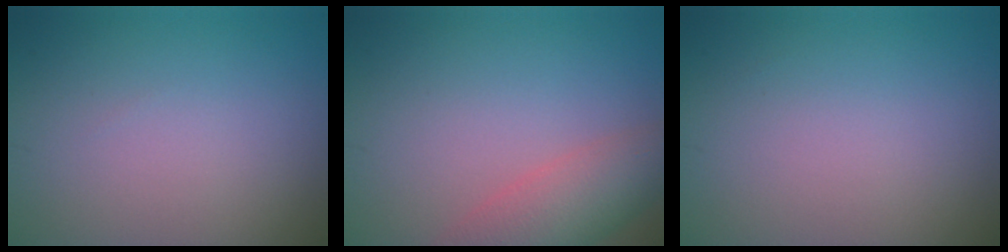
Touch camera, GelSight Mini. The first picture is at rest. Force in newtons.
{"total": 4.8, "press": 4.8, "slide": 0.5}
{"total": 0.0}